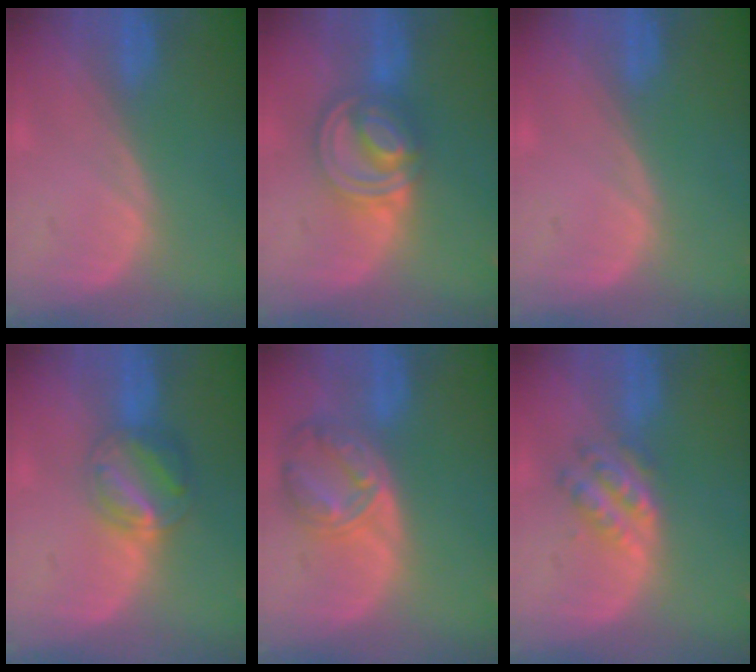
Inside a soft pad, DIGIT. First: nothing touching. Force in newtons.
{"total": 8.1, "press": 7.0, "slide": 4.1}
{"total": 0.0}
{"total": 6.4, "press": 5.7, "slide": 2.9}
{"total": 8.2, "press": 7.1, "slide": 4.2}
{"total": 5.1, "press": 4.8, "slide": 1.8}